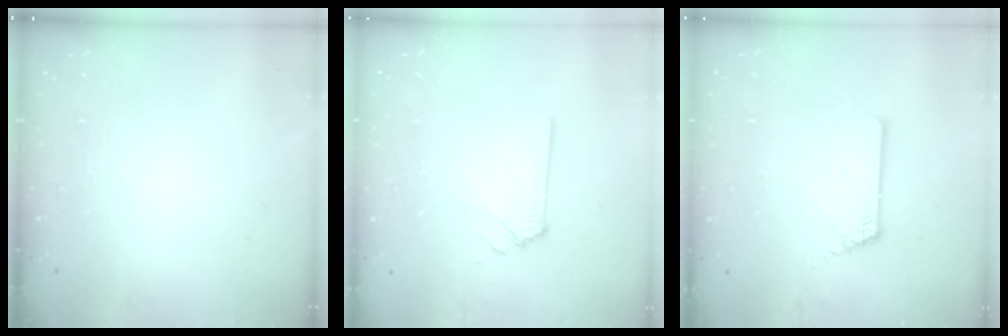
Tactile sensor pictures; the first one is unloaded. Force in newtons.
{"total": 2.9, "press": 2.8, "slide": 0.5}
{"total": 2.5, "press": 2.5, "slide": 0.3}